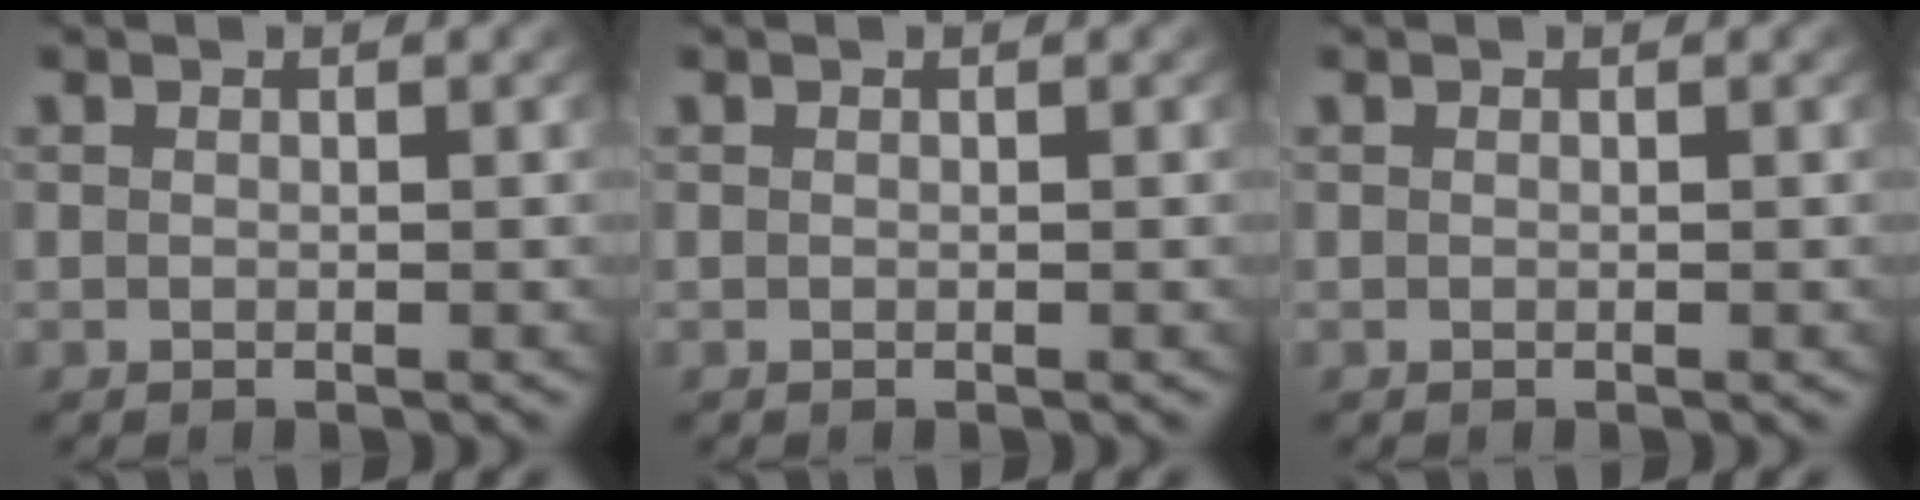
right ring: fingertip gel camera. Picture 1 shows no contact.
{"total": 0.0}
{"total": 0.0}